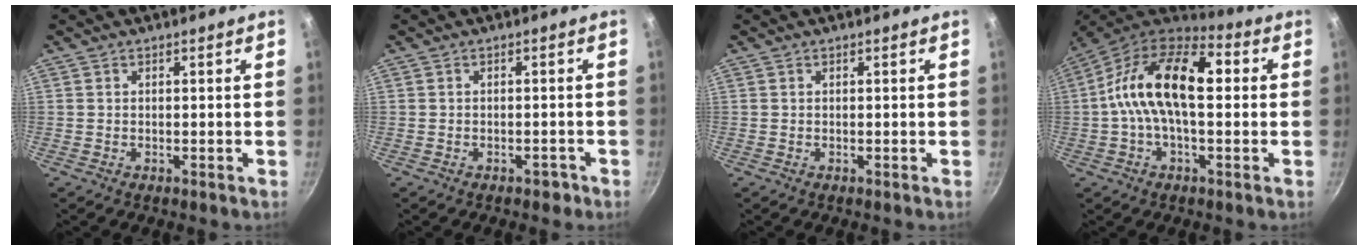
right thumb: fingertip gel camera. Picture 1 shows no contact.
{"total": 1.6, "force": [-1.1, 0.9, 0.7], "torque": [-0.005, 0.008, -0.014]}
{"total": 0.0}
{"total": 18.4, "force": [1.7, 9.2, 15.9], "torque": [-0.276, 0.047, 0.018]}